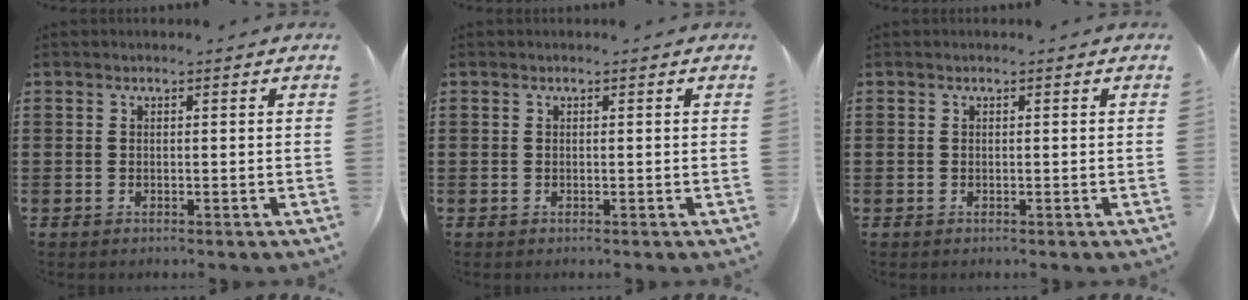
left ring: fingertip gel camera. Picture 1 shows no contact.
{"total": 0.0}
{"total": 0.0}